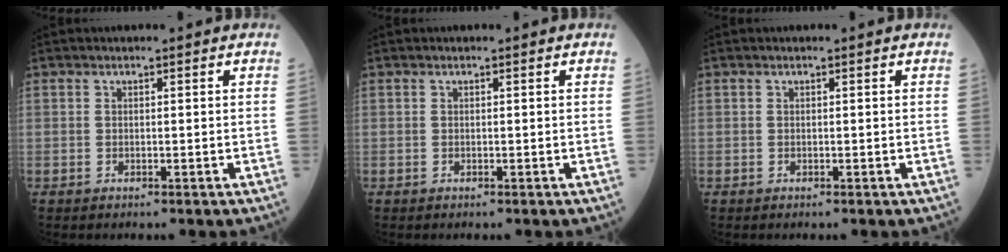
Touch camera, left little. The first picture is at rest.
{"total": 0.0}
{"total": 0.0}